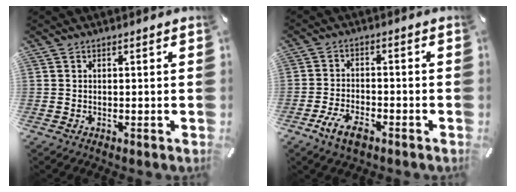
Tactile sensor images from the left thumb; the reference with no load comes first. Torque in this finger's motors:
{"motor_torque": [-0.92, -0.30, -0.50, 0.40, -0.12]}